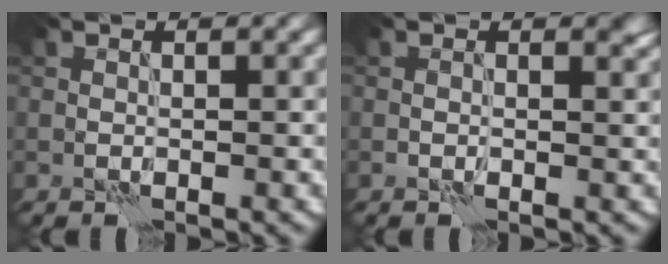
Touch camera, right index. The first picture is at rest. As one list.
[{"total": 1.1, "force": [0.3, 0.6, 0.8], "torque": [-0.005, -0.004, 0.005]}]